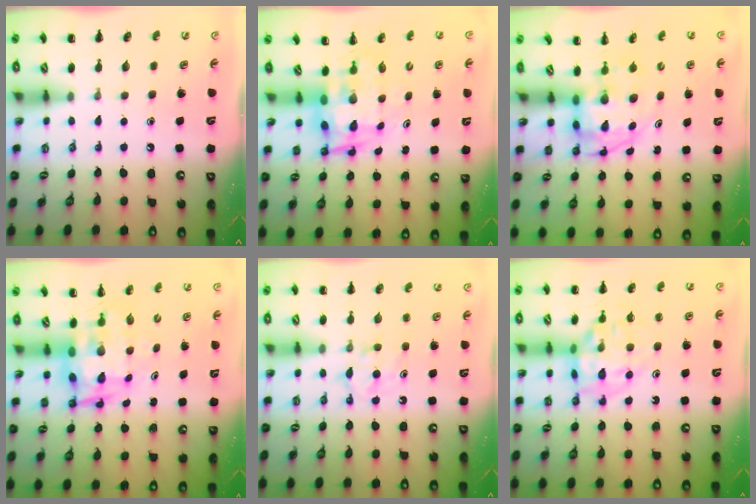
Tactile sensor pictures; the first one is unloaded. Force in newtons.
{"total": 5.5, "press": 5.3, "slide": 1.5}
{"total": 3.8, "press": 3.7, "slide": 0.7}
{"total": 5.5, "press": 5.3, "slide": 1.5}
{"total": 5.1, "press": 4.8, "slide": 1.6}
{"total": 13.0, "press": 12.7, "slide": 2.4}